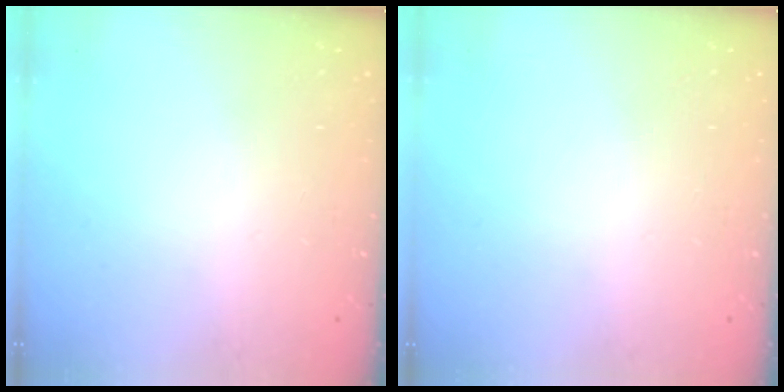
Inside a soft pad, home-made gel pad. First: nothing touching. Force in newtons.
{"total": 0.0}